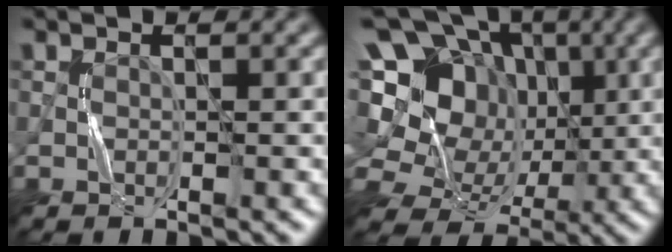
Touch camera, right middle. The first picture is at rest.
{"total": 18.9, "force": [3.5, 15.5, 10.2], "torque": [-0.229, 0.049, 0.048]}